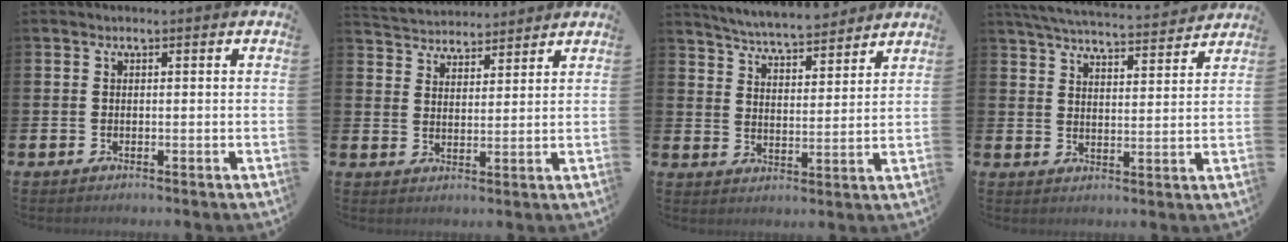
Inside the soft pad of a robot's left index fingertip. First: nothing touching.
{"total": 4.2, "force": [4.1, 0.9, -0.4], "torque": [-0.010, -0.022, 0.074]}
{"total": 5.8, "force": [5.7, 0.3, 0.9], "torque": [-0.039, -0.036, 0.101]}
{"total": 5.7, "force": [5.6, 0.5, 1.2], "torque": [-0.037, -0.042, 0.097]}